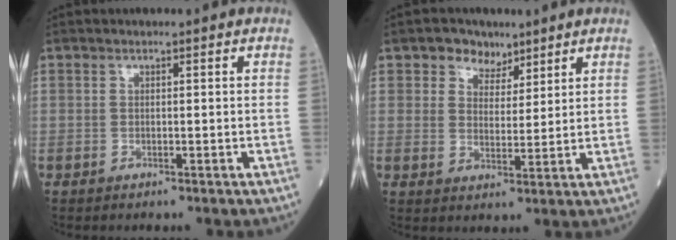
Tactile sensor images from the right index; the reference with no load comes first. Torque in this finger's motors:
{"motor_torque": [0.03, 0.04, 0.04, 0.03]}